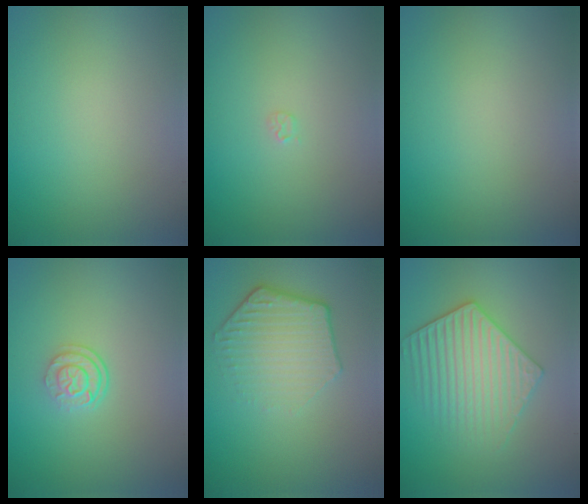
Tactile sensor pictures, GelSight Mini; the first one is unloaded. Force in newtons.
{"total": 0.5, "press": 0.5, "slide": 0.1}
{"total": 0.0}
{"total": 2.5, "press": 1.8, "slide": 1.8}
{"total": 4.1, "press": 3.2, "slide": 2.7}
{"total": 3.8, "press": 3.6, "slide": 1.0}